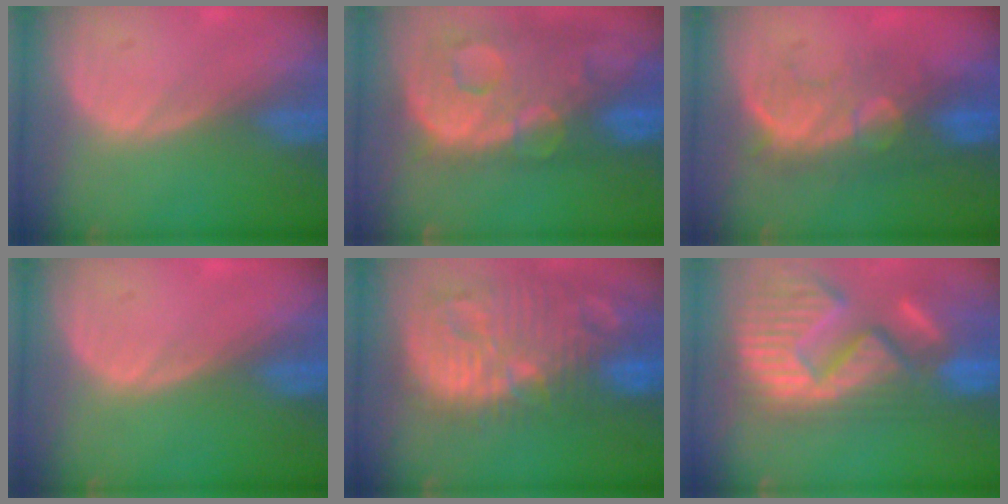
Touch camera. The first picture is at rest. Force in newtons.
{"total": 13.6, "press": 11.1, "slide": 7.9}
{"total": 8.0, "press": 7.9, "slide": 1.6}
{"total": 0.0}
{"total": 14.5, "press": 12.5, "slide": 7.2}
{"total": 15.4, "press": 12.7, "slide": 8.6}